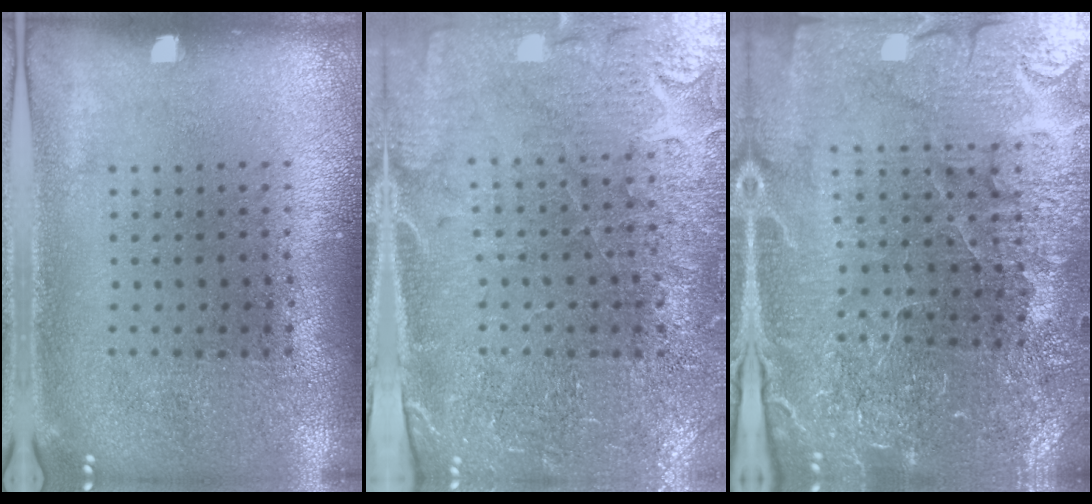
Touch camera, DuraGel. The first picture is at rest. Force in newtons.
{"total": 3.3, "press": 3.2, "slide": 0.9}
{"total": 4.2, "press": 4.1, "slide": 0.8}